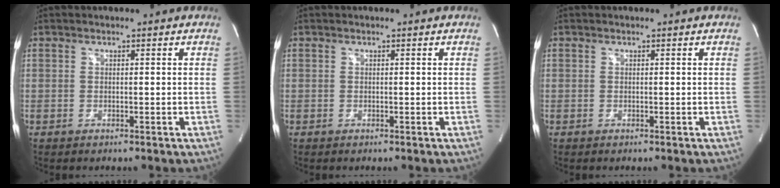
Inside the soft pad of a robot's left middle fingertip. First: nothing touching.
{"total": 0.0}
{"total": 0.0}